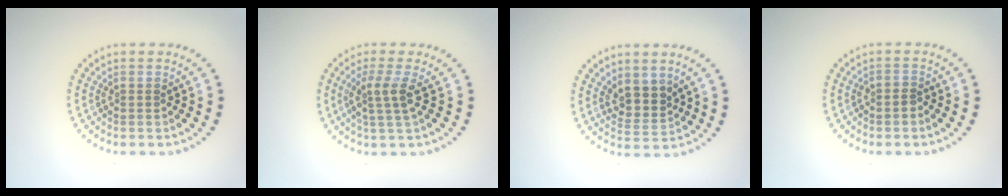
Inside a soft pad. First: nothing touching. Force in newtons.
{"total": 2.6, "press": 2.0, "slide": 1.6}
{"total": 2.7, "press": 2.3, "slide": 1.4}
{"total": 0.7, "press": 0.5, "slide": 0.5}